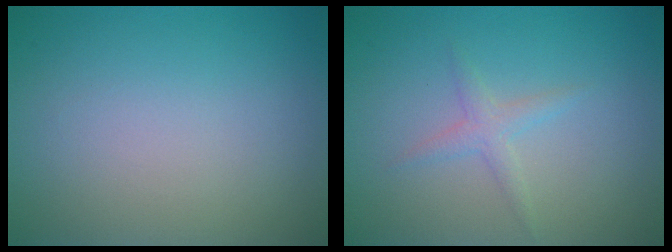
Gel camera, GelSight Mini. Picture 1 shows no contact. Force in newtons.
{"total": 1.4, "press": 1.4, "slide": 0.1}